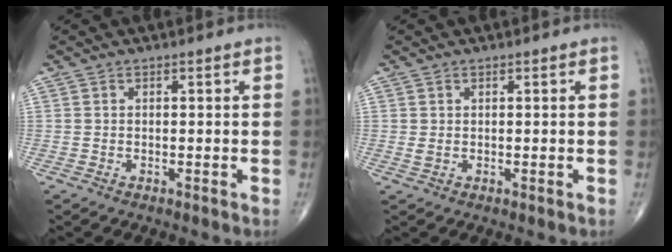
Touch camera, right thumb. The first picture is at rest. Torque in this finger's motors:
{"motor_torque": [0.19, 1.41, -0.08, -0.06, 0.08]}